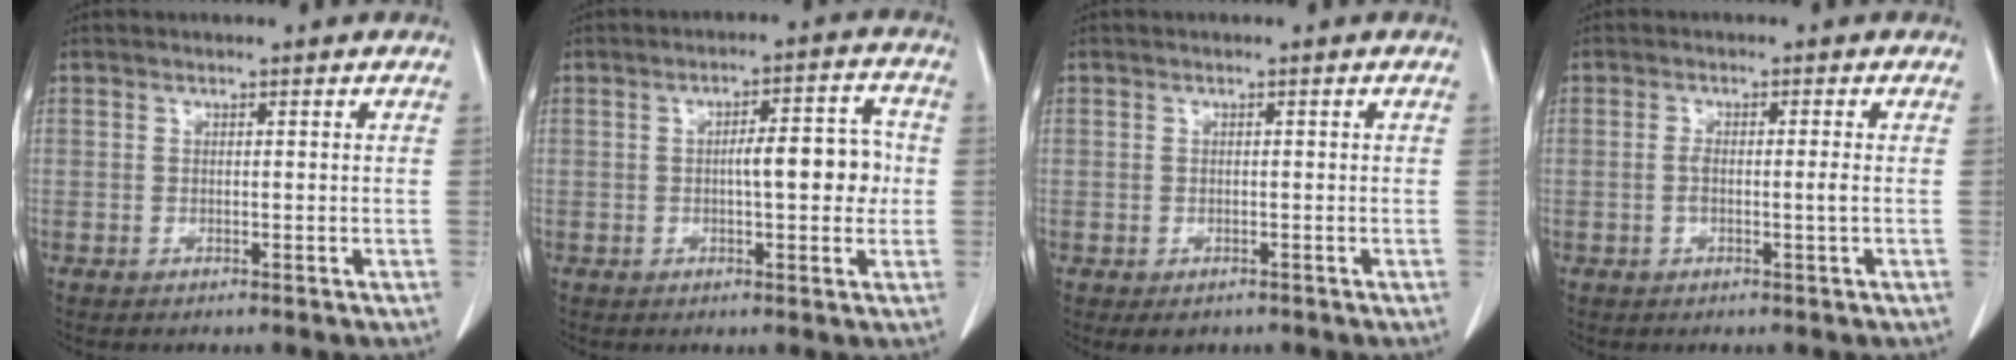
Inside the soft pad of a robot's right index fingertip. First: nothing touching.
{"total": 7.3, "force": [-0.1, 2.0, 7.0], "torque": [-0.101, 0.020, 0.001]}
{"total": 2.0, "force": [-1.1, 1.5, 0.7], "torque": [-0.006, 0.000, -0.006]}
{"total": 2.3, "force": [-0.4, 0.1, 2.3], "torque": [-0.047, 0.001, -0.007]}